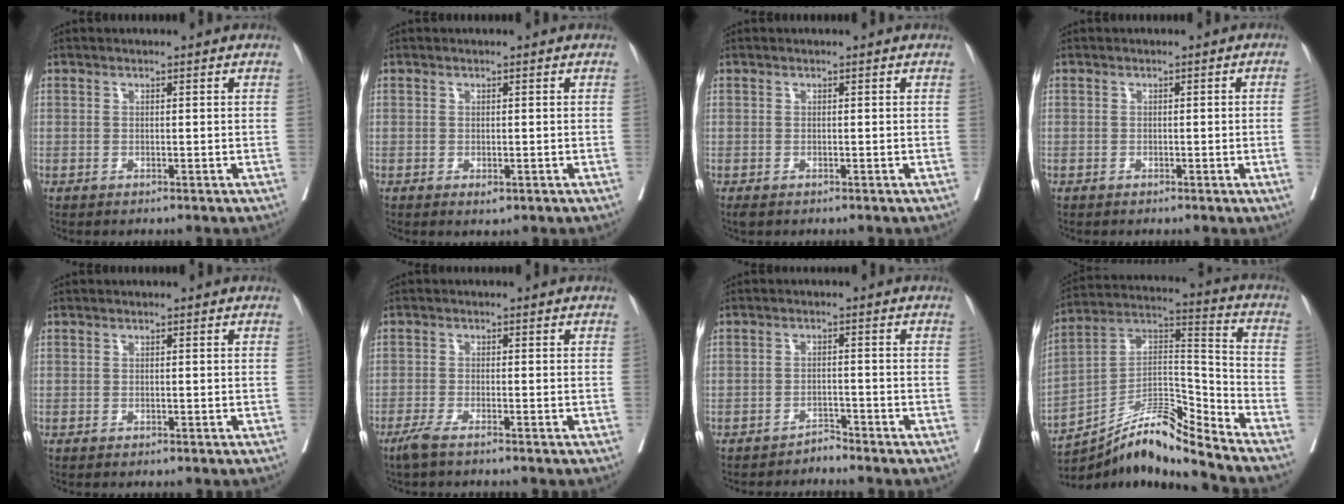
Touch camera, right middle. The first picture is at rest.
{"total": 0.9, "force": [-0.3, 0.4, 0.7], "torque": [-0.009, -0.003, 0.000]}
{"total": 1.1, "force": [-0.8, 0.6, 0.5], "torque": [-0.010, -0.004, -0.012]}
{"total": 2.0, "force": [-0.4, -0.3, 2.0], "torque": [-0.029, 0.003, -0.003]}
{"total": 0.0}
{"total": 2.7, "force": [-2.1, -0.1, 1.7], "torque": [-0.036, -0.005, -0.043]}
{"total": 1.8, "force": [-1.7, -0.1, -0.4], "torque": [0.017, -0.005, -0.029]}
{"total": 13.2, "force": [-11.6, -0.4, 6.2], "torque": [-0.108, 0.041, -0.204]}